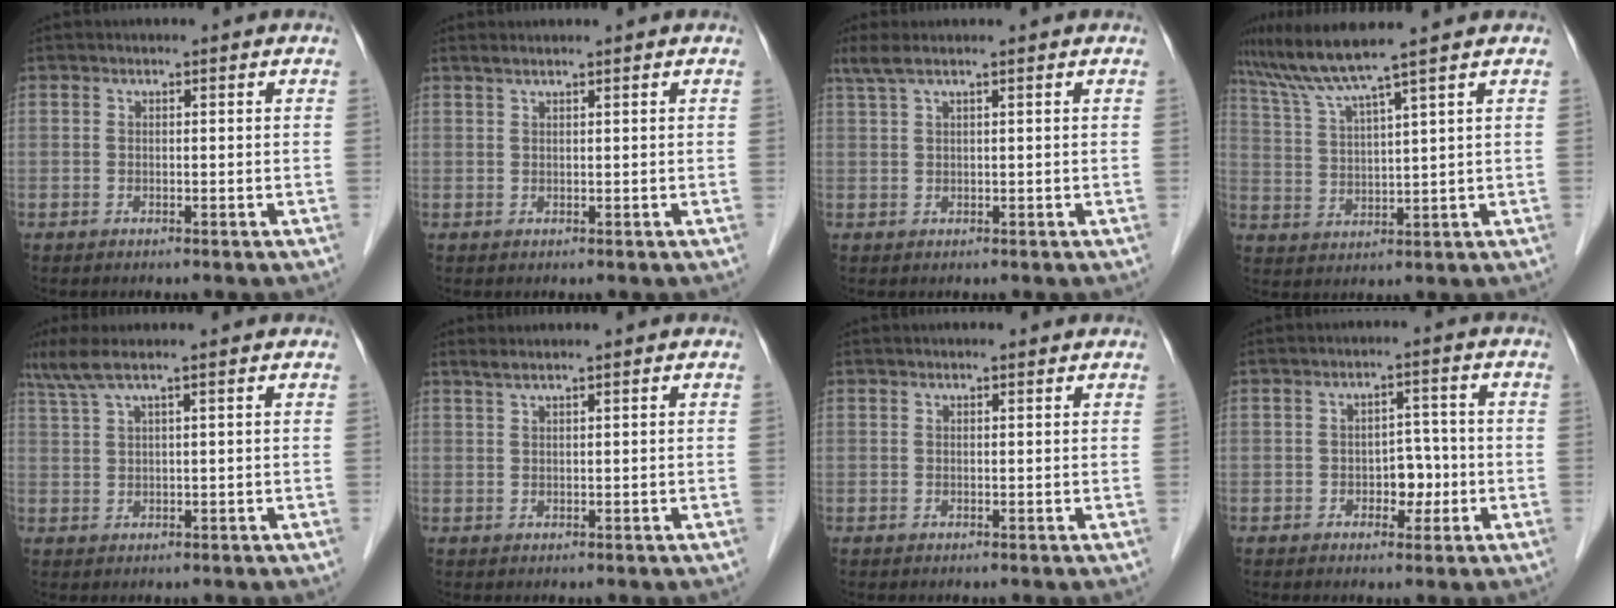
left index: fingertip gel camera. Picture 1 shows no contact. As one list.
[{"total": 1.7, "force": [1.5, -0.2, 0.8], "torque": [-0.015, 0.015, 0.032]}, {"total": 4.0, "force": [3.1, -0.2, 2.5], "torque": [-0.056, 0.033, 0.063]}, {"total": 7.9, "force": [6.5, -2.1, 3.8], "torque": [-0.081, 0.008, 0.127]}, {"total": 5.5, "force": [4.2, -0.6, 3.5], "torque": [-0.080, 0.025, 0.084]}, {"total": 2.1, "force": [1.8, -0.3, 1.1], "torque": [-0.021, 0.015, 0.039]}, {"total": 1.7, "force": [1.6, 0.3, 0.6], "torque": [-0.010, 0.013, 0.023]}, {"total": 3.7, "force": [-1.0, 2.4, 2.6], "torque": [-0.032, 0.008, -0.013]}]